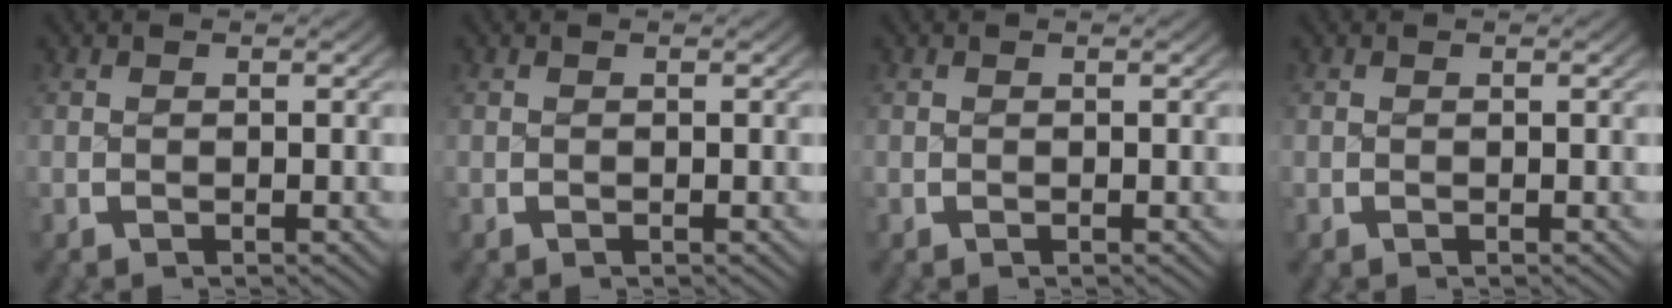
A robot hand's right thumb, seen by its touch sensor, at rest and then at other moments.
{"total": 0.0}
{"total": 0.0}
{"total": 0.0}